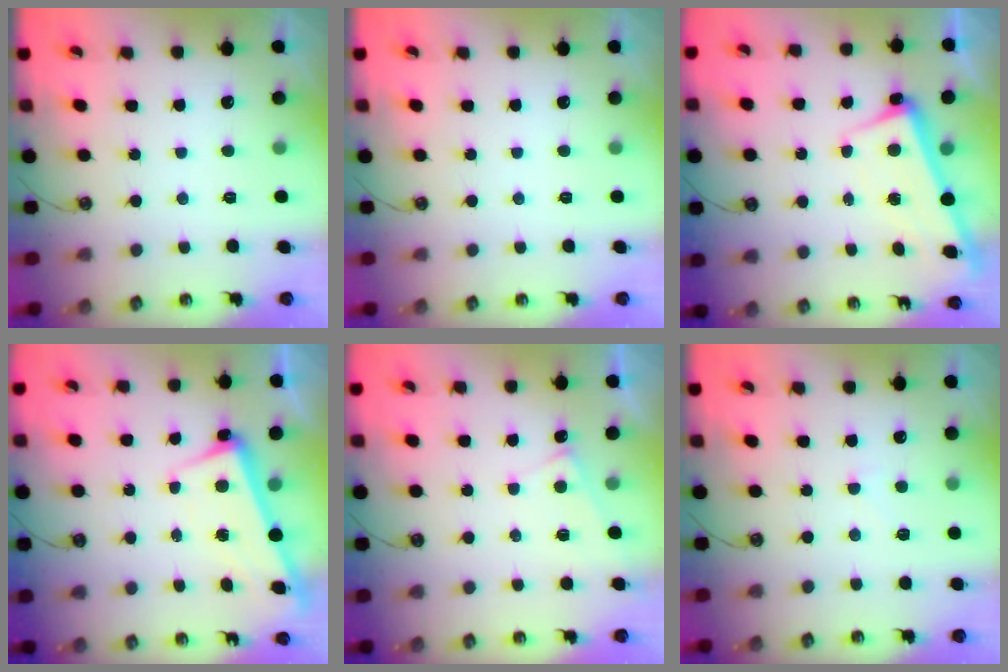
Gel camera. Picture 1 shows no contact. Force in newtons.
{"total": 0.0}
{"total": 2.3, "press": 2.2, "slide": 0.8}
{"total": 2.4, "press": 2.3, "slide": 0.8}
{"total": 5.5, "press": 5.5, "slide": 0.2}
{"total": 2.9, "press": 2.7, "slide": 1.1}